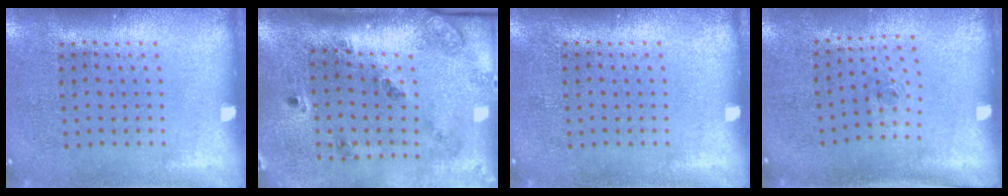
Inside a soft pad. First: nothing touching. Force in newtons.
{"total": 1.8, "press": 1.5, "slide": 1.0}
{"total": 0.0}
{"total": 0.6, "press": 0.2, "slide": 0.5}